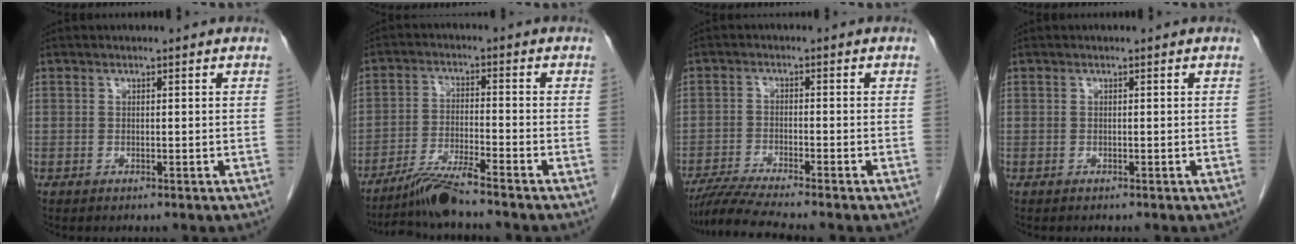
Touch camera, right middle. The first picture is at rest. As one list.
[{"total": 6.3, "force": [-5.5, -0.9, 2.9], "torque": [-0.058, -0.025, -0.105]}, {"total": 6.7, "force": [-5.9, -1.3, 2.9], "torque": [-0.052, -0.023, -0.104]}, {"total": 0.0}]